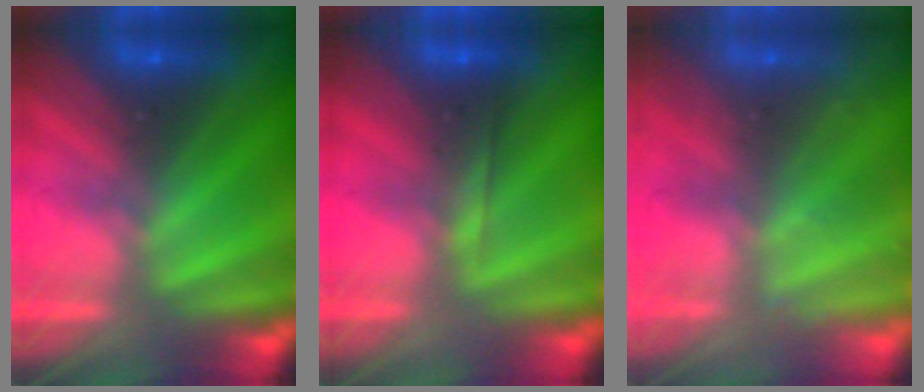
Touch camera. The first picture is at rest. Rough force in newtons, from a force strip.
{"total": 2.0}
{"total": 2.2}